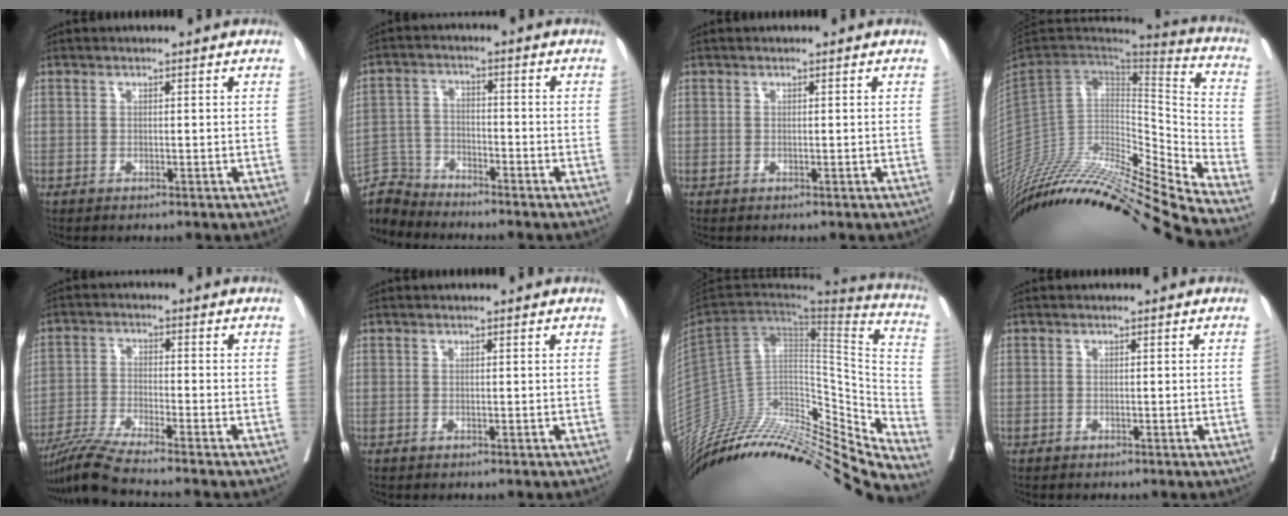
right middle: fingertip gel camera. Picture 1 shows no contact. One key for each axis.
{"total": 6.4, "fx": -6.2, "fy": 0.8, "fz": -1.2, "tx": 0.021, "ty": 0.002, "tz": -0.125}
{"total": 0.0}
{"total": 29.9, "fx": -26.2, "fy": 0.1, "fz": 14.6, "tx": -0.208, "ty": -0.031, "tz": -0.424}
{"total": 7.6, "fx": -6.8, "fy": -1.9, "fz": 3.0, "tx": -0.058, "ty": -0.024, "tz": -0.127}
{"total": 0.0}
{"total": 35.5, "fx": -31.5, "fy": 6.7, "fz": 15.0, "tx": -0.192, "ty": -0.010, "tz": -0.462}
{"total": 0.0}